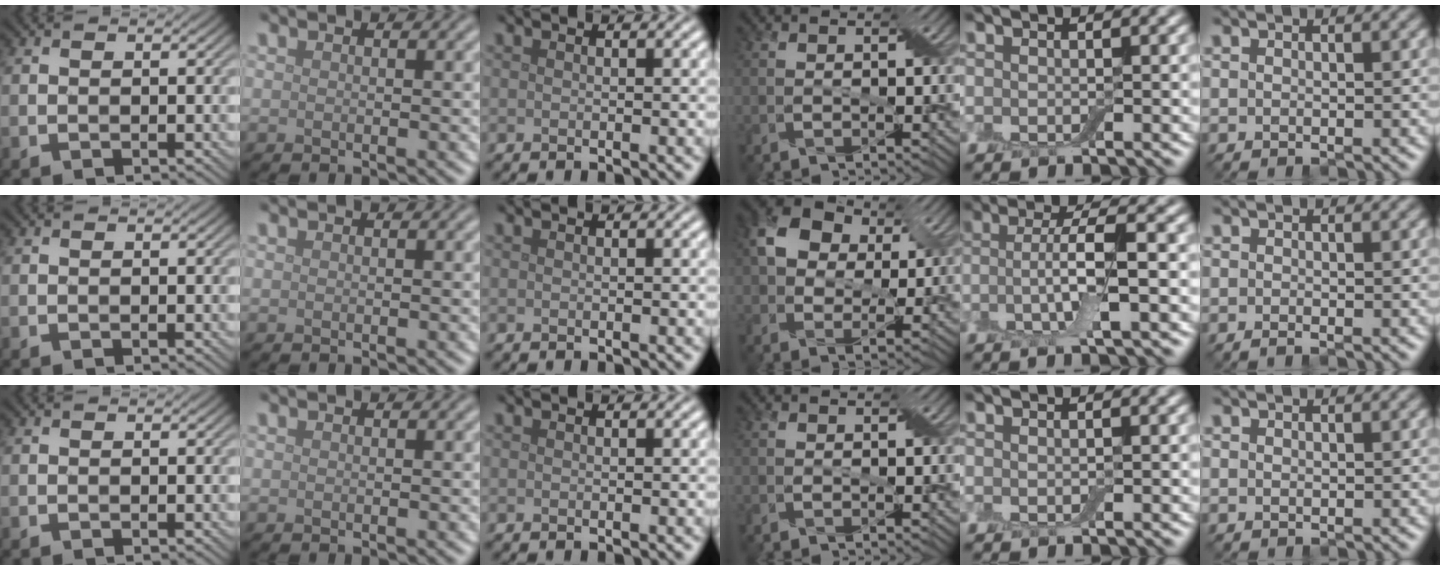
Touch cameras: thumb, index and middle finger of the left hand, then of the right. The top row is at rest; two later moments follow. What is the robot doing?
{"motion": "wipe", "object": "dish"}